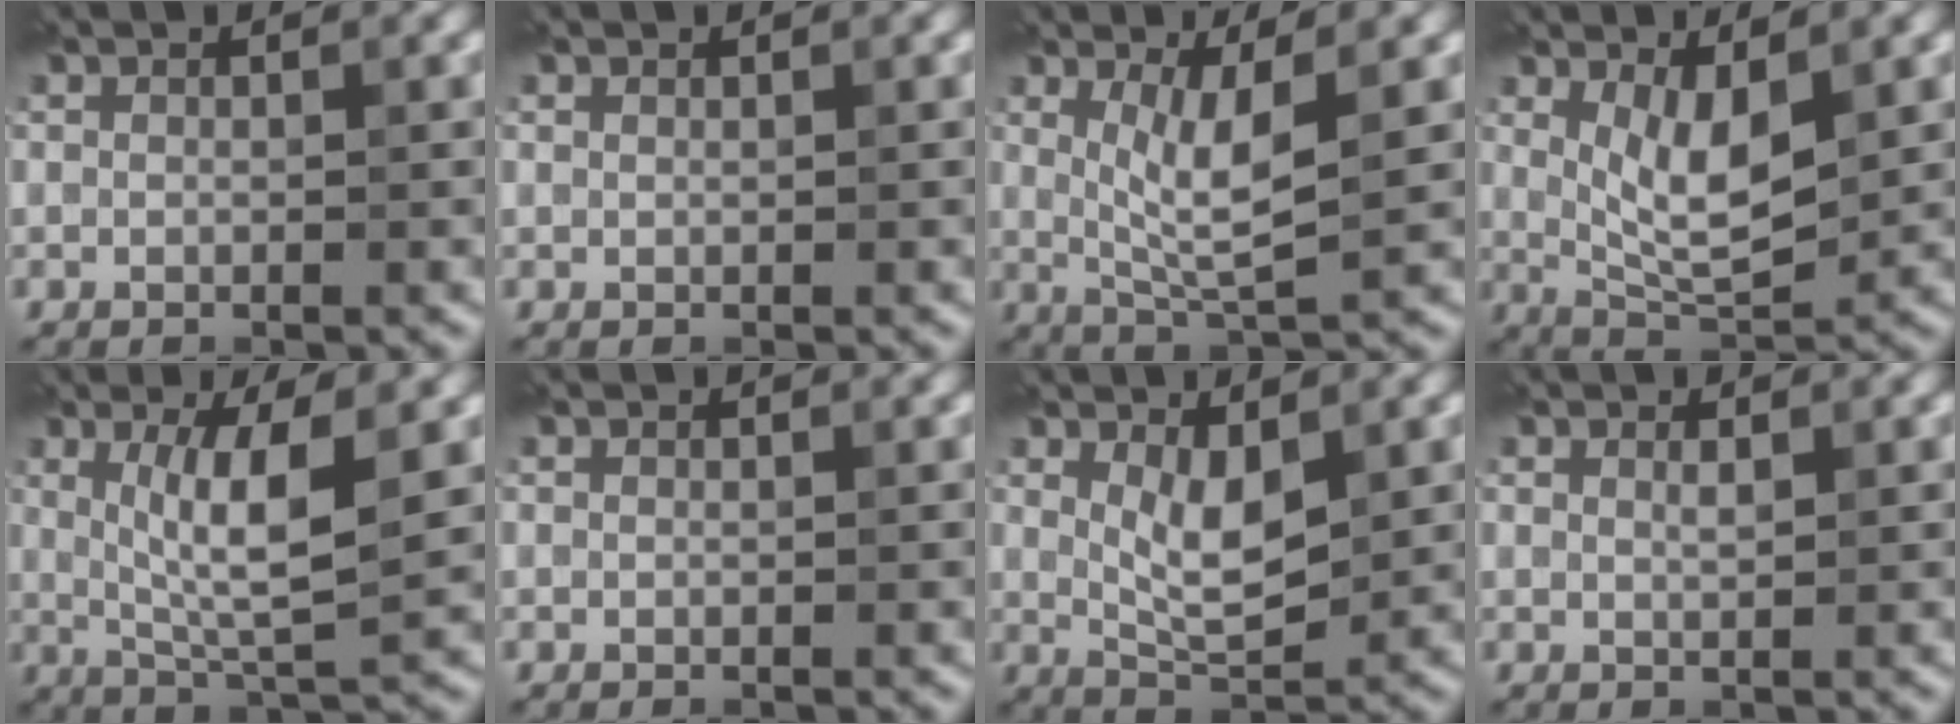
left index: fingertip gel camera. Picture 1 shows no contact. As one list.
[{"total": 0.0}, {"total": 4.5, "force": [0.8, 0.9, 4.4], "torque": [-0.086, -0.010, 0.022]}, {"total": 4.9, "force": [1.3, 1.7, 4.4], "torque": [-0.083, -0.011, 0.029]}, {"total": 5.8, "force": [1.2, 1.1, 5.6], "torque": [-0.104, -0.009, 0.027]}, {"total": 0.0}, {"total": 3.8, "force": [1.1, 1.4, 3.3], "torque": [-0.068, -0.009, 0.025]}, {"total": 0.7, "force": [0.4, 0.1, 0.6], "torque": [-0.010, -0.001, 0.008]}]